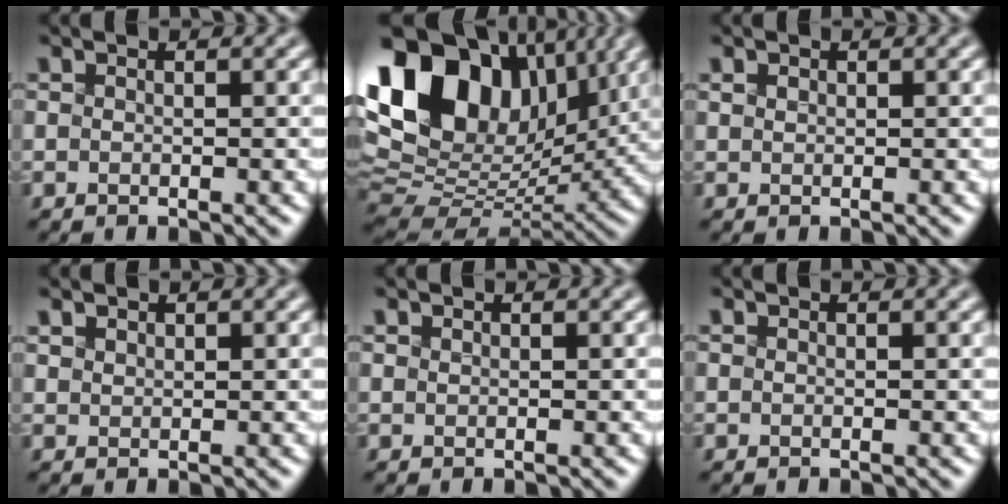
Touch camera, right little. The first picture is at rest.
{"total": 16.8, "force": [6.8, 10.8, 10.9], "torque": [-0.237, 0.037, 0.130]}
{"total": 1.1, "force": [0.6, 0.7, 0.5], "torque": [-0.021, 0.009, 0.017]}
{"total": 2.0, "force": [1.4, 1.2, 0.8], "torque": [-0.036, 0.008, 0.035]}
{"total": 0.6, "force": [0.4, 0.4, 0.2], "torque": [-0.012, 0.007, 0.011]}
{"total": 0.0}